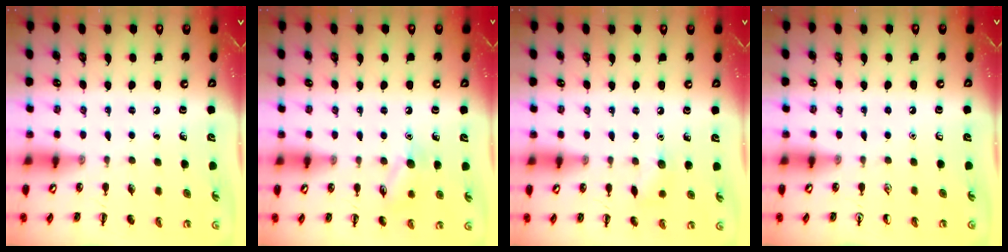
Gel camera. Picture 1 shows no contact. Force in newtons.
{"total": 8.5, "press": 8.5, "slide": 1.1}
{"total": 6.2, "press": 6.1, "slide": 1.3}
{"total": 0.0}